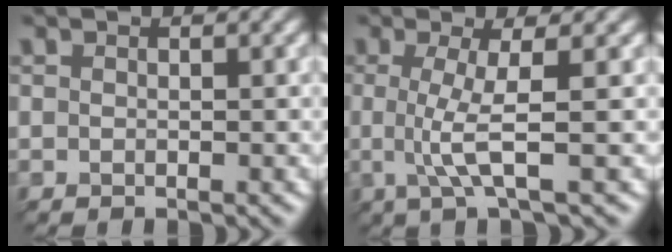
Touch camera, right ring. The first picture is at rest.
{"total": 3.0, "force": [0.0, 0.1, 3.0], "torque": [-0.070, 0.003, 0.009]}